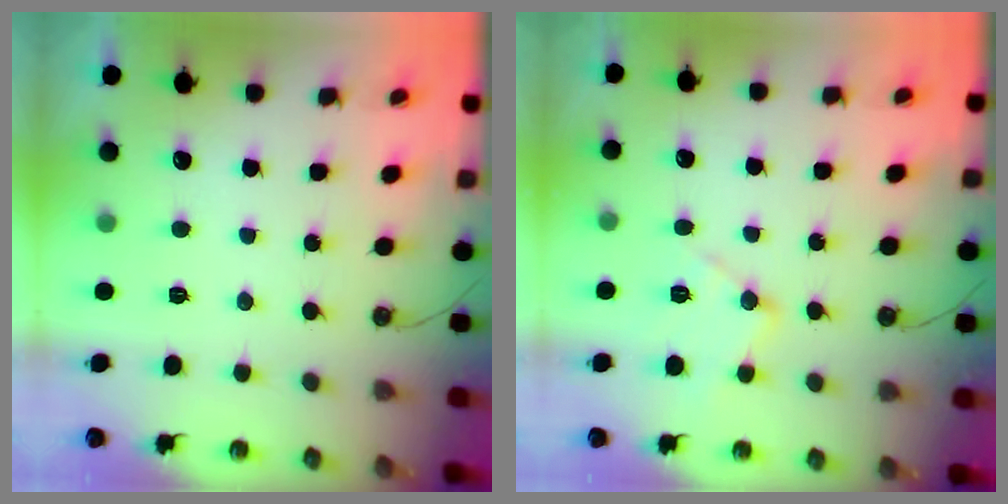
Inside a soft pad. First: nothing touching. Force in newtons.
{"total": 11.2, "press": 11.1, "slide": 0.8}